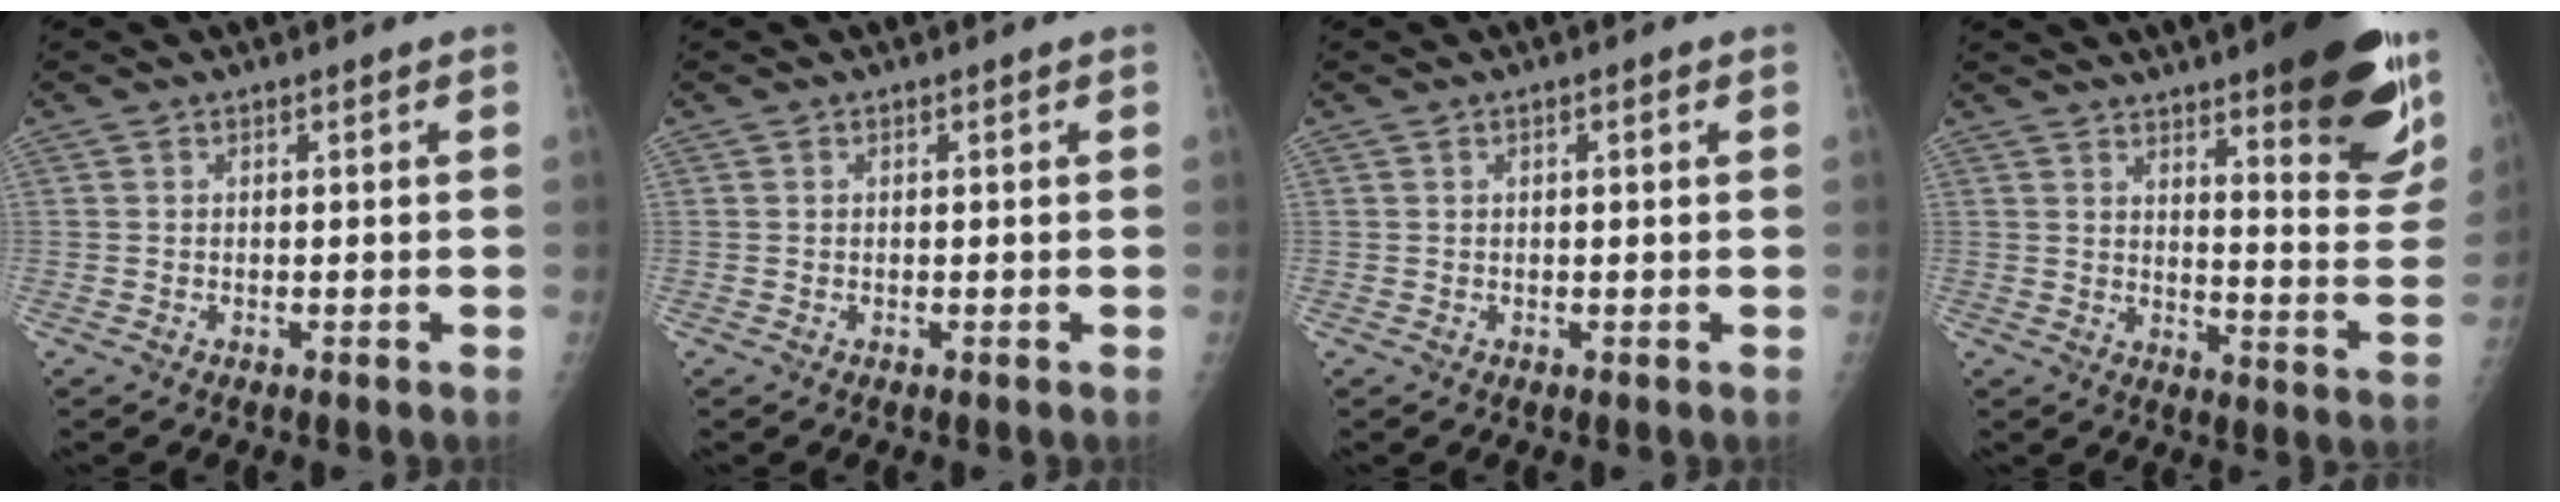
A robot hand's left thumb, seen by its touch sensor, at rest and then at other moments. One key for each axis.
{"total": 0.0}
{"total": 1.1, "fx": 0.4, "fy": 0.3, "fz": 1.0, "tx": -0.017, "ty": 0.003, "tz": 0.005}
{"total": 21.4, "fx": 13.5, "fy": 4.8, "fz": 15.9, "tx": -0.176, "ty": -0.079, "tz": 0.178}